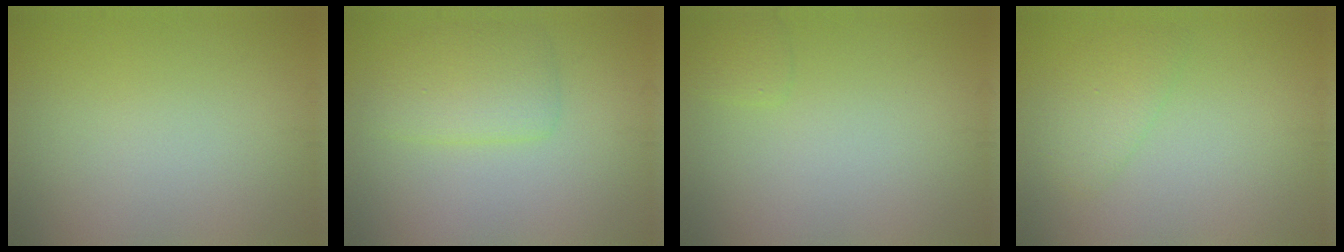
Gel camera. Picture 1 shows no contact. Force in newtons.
{"total": 3.0, "press": 3.0, "slide": 0.2}
{"total": 0.9, "press": 0.9, "slide": 0.1}
{"total": 2.0, "press": 2.0, "slide": 0.2}